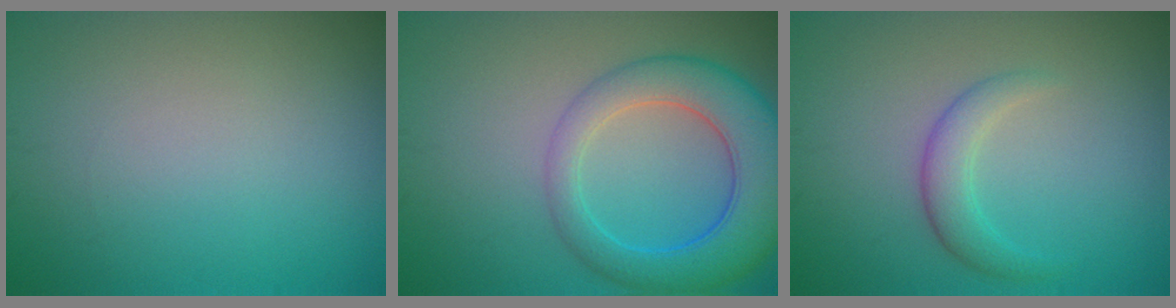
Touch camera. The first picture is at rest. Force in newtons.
{"total": 7.2, "press": 7.2, "slide": 0.3}
{"total": 2.5, "press": 2.5, "slide": 0.1}